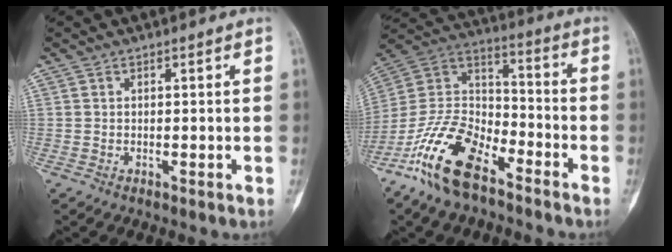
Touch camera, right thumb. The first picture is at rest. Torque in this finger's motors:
{"motor_torque": [0.21, 0.35, 1.47, -1.30, 0.14]}